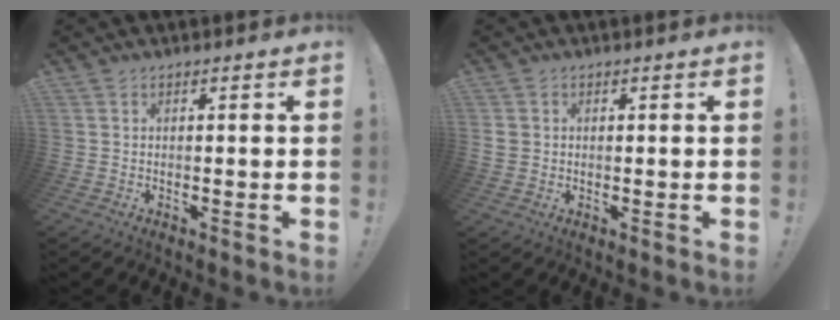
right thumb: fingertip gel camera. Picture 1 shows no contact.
{"total": 2.4, "force": [0.5, 2.1, 0.9], "torque": [-0.007, 0.003, 0.011]}